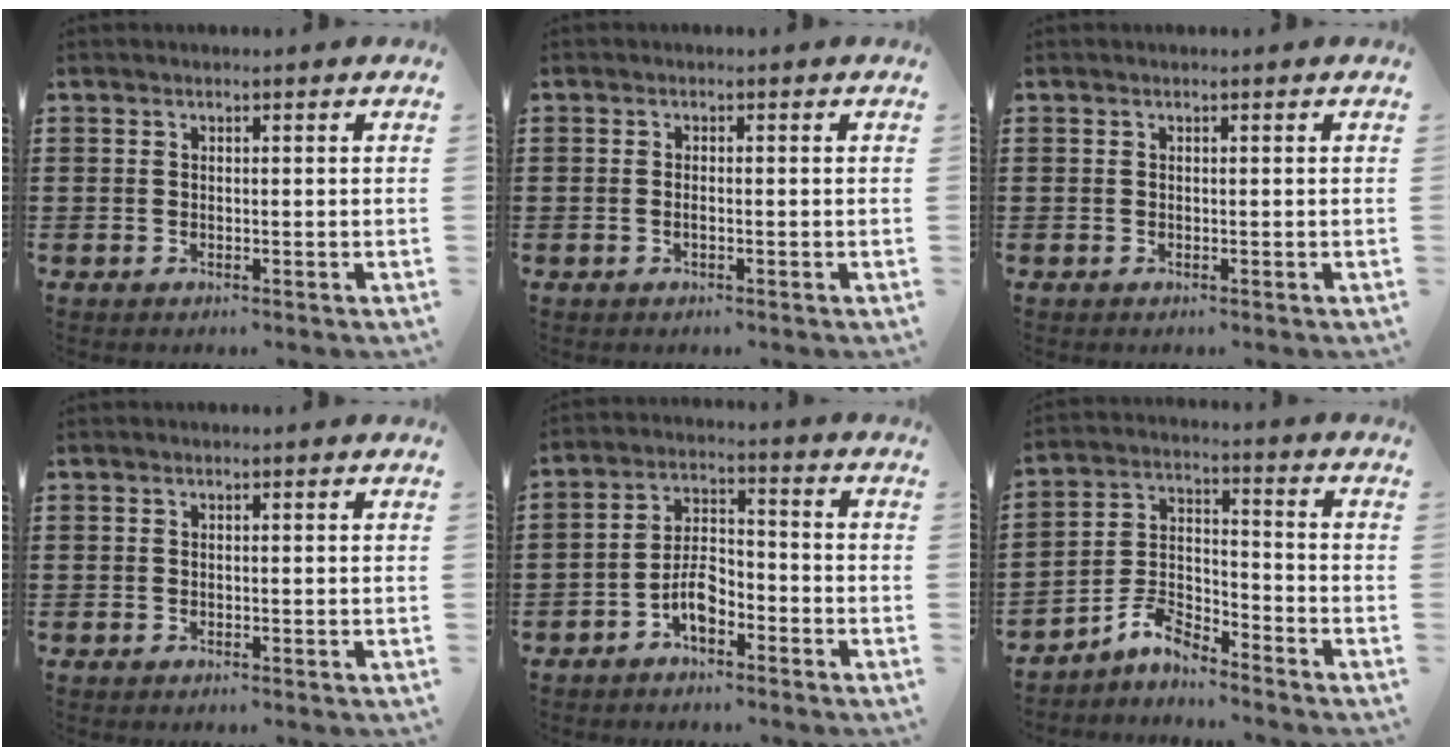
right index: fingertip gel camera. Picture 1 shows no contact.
{"total": 0.7, "force": [-0.3, 0.1, 0.6], "torque": [-0.012, -0.003, -0.005]}
{"total": 0.0}
{"total": 0.0}
{"total": 5.6, "force": [-3.2, 2.6, 3.8], "torque": [-0.087, 0.006, -0.065]}
{"total": 6.3, "force": [-5.4, 2.0, 2.5], "torque": [-0.063, 0.006, -0.109]}